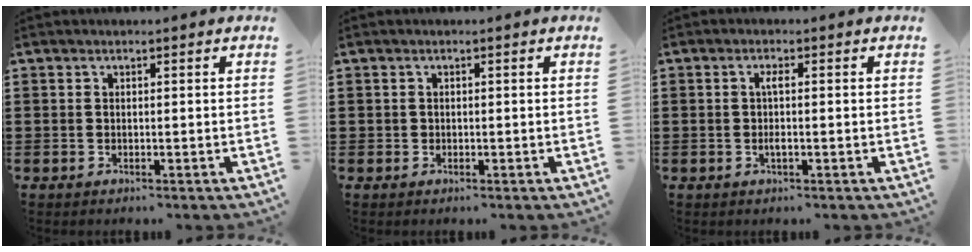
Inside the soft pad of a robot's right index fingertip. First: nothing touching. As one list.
[{"total": 0.6, "force": [0.0, 0.6, 0.1], "torque": [-0.002, 0.005, -0.002]}, {"total": 2.2, "force": [-0.2, 0.5, 2.1], "torque": [-0.052, -0.004, -0.010]}]